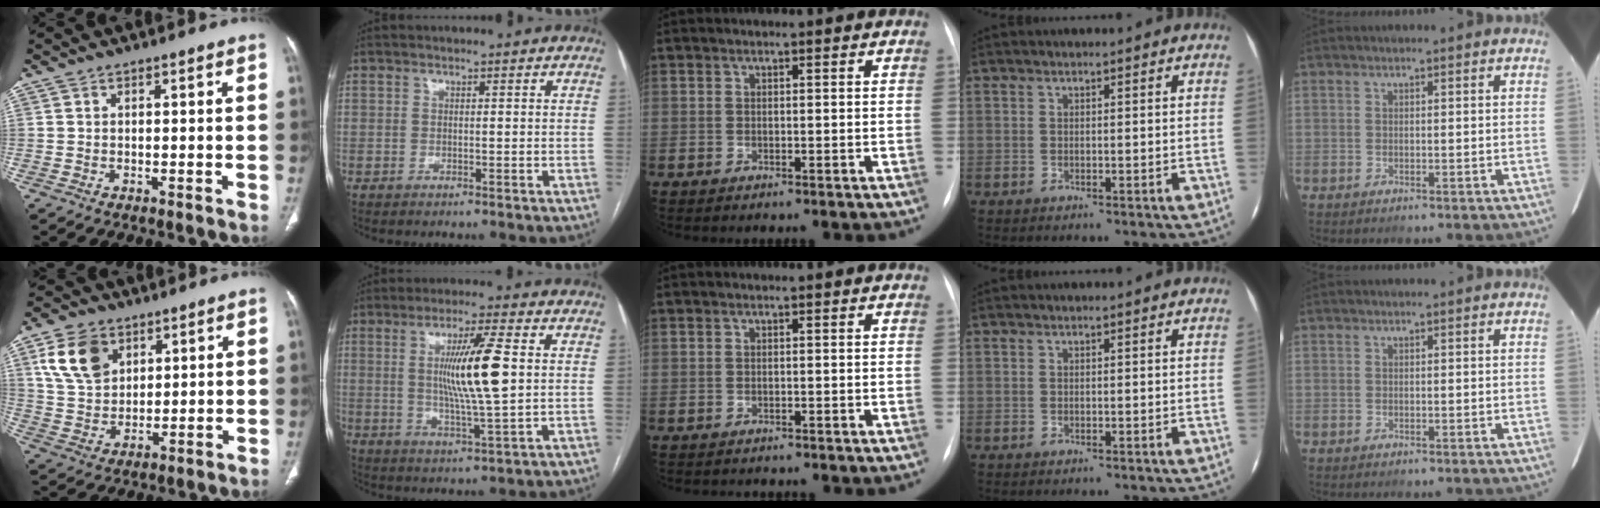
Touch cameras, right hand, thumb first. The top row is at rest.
{"thumb": {"total": 11.0, "force": [5.0, 7.6, 6.1], "torque": [-0.093, -0.014, 0.104]}, "index": {"total": 11.1, "force": [1.5, 0.1, 11.0], "torque": [-0.199, -0.007, 0.028]}, "middle": {"total": 1.2, "force": [-1.1, 0.4, 0.1], "torque": [-0.004, -0.002, -0.015]}}